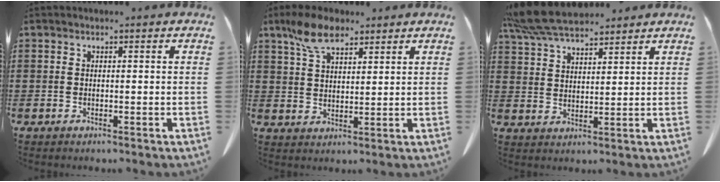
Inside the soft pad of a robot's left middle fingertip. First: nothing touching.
{"total": 6.8, "force": [4.7, 2.9, 4.0], "torque": [-0.092, 0.001, 0.089]}
{"total": 7.8, "force": [6.8, 1.8, 3.4], "torque": [-0.087, -0.010, 0.131]}